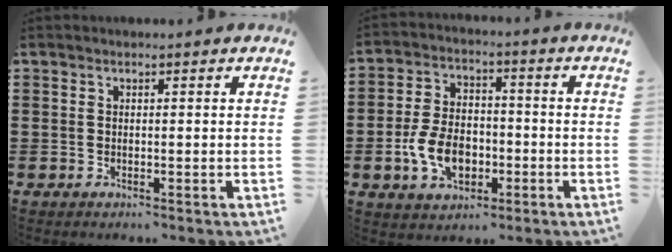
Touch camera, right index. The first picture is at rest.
{"total": 8.3, "force": [-2.4, 5.3, 5.9], "torque": [-0.123, 0.001, -0.045]}